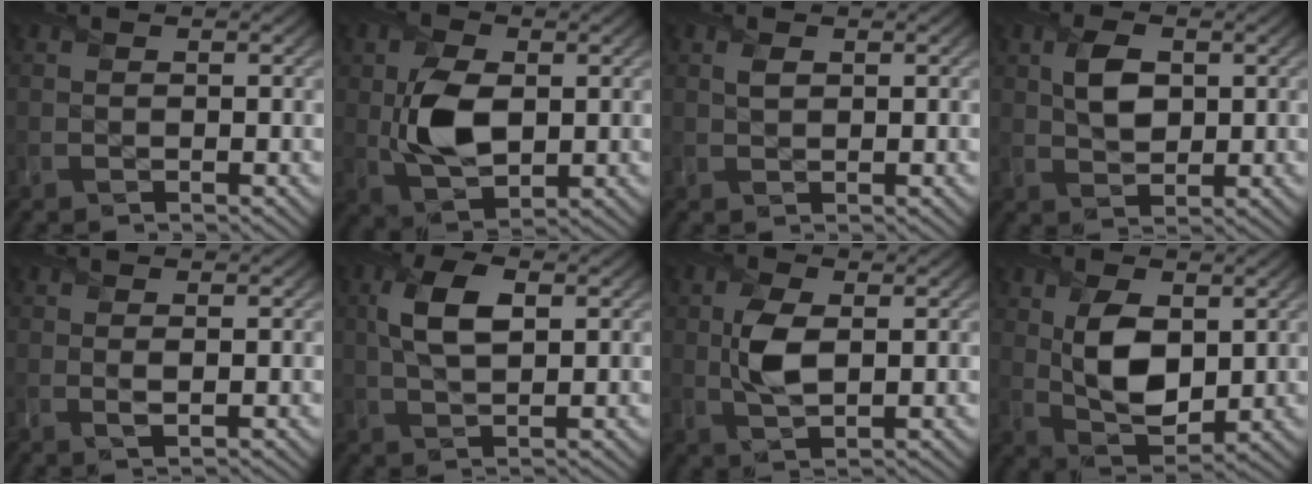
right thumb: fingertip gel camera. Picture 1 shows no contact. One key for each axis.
{"total": 7.0, "fx": 0.7, "fy": 4.6, "fz": 5.2, "tx": -0.111, "ty": -0.005, "tz": 0.013}
{"total": 1.2, "fx": 0.6, "fy": 0.7, "fz": 0.7, "tx": -0.017, "ty": -0.001, "tz": 0.012}
{"total": 4.1, "fx": 1.1, "fy": 2.6, "fz": 2.9, "tx": -0.060, "ty": 0.002, "tz": 0.018}
{"total": 0.8, "fx": 0.6, "fy": -0.2, "fz": 0.3, "tx": -0.004, "ty": -0.001, "tz": 0.012}
{"total": 6.0, "fx": 1.6, "fy": 2.9, "fz": 5.0, "tx": -0.113, "ty": 0.007, "tz": 0.029}
{"total": 4.2, "fx": 0.9, "fy": 2.3, "fz": 3.4, "tx": -0.074, "ty": 0.001, "tz": 0.020}
{"total": 7.8, "fx": 1.6, "fy": 4.7, "fz": 6.1, "tx": -0.128, "ty": -0.005, "tz": 0.032}